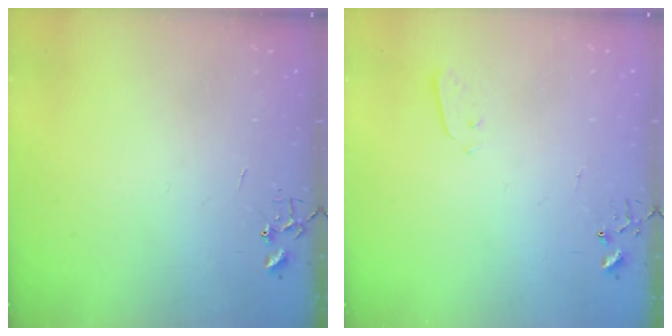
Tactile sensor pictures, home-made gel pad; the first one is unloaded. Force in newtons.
{"total": 3.2, "press": 3.1, "slide": 0.7}